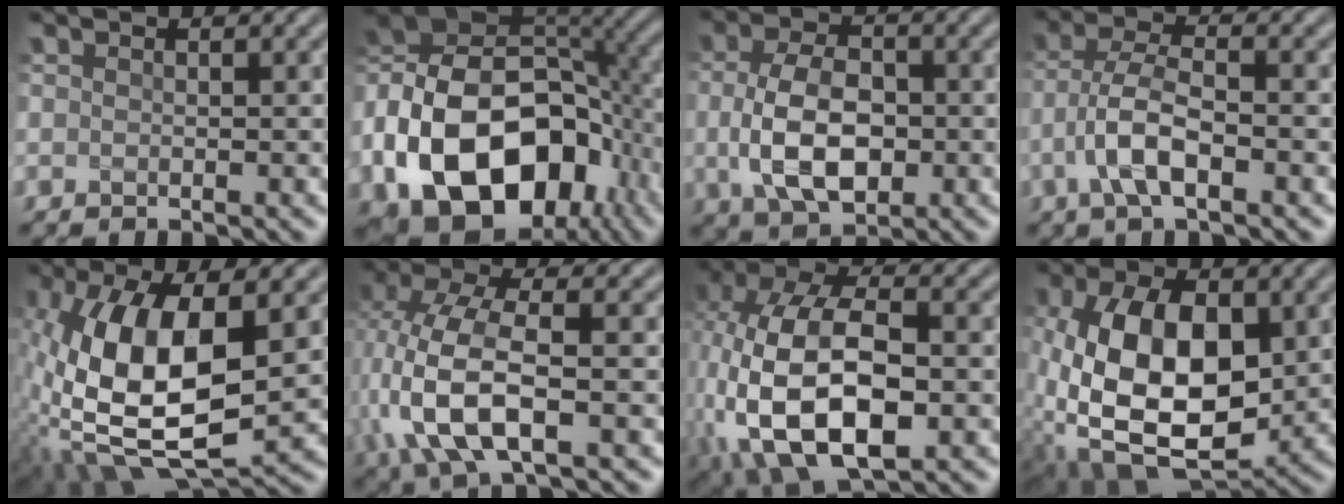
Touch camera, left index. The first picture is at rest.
{"total": 16.7, "force": [-5.3, 11.5, 10.9], "torque": [-0.209, -0.009, -0.093]}
{"total": 6.4, "force": [-0.6, 4.0, 5.0], "torque": [-0.107, -0.004, -0.012]}
{"total": 4.4, "force": [-1.7, 1.6, 3.8], "torque": [-0.082, 0.009, -0.040]}
{"total": 12.9, "force": [-0.3, 6.1, 11.4], "torque": [-0.229, -0.003, -0.010]}
{"total": 8.5, "force": [-1.3, 4.0, 7.4], "torque": [-0.168, 0.011, -0.035]}
{"total": 14.5, "force": [-2.2, 8.5, 11.5], "torque": [-0.239, -0.009, -0.032]}
{"total": 12.4, "force": [0.3, 7.5, 9.9], "torque": [-0.199, -0.001, 0.011]}